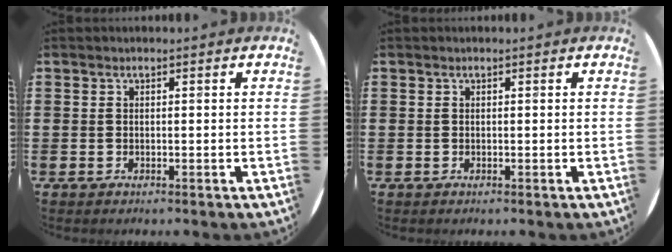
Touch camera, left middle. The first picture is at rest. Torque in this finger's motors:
{"motor_torque": [-0.01, 0.01, 0.00, 0.00]}